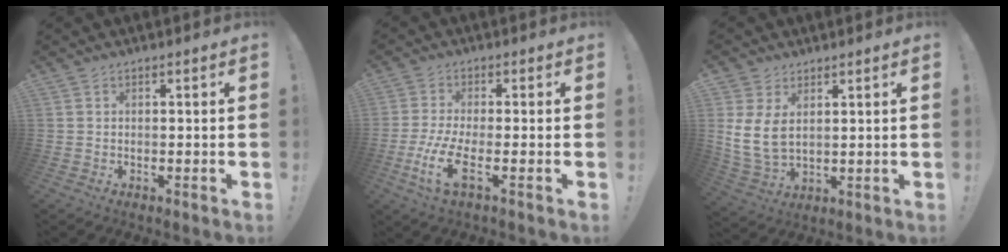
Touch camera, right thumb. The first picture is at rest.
{"total": 9.5, "force": [-2.7, 2.7, 8.7], "torque": [-0.190, -0.013, -0.050]}
{"total": 9.0, "force": [2.8, 5.5, 6.6], "torque": [-0.138, -0.019, 0.056]}